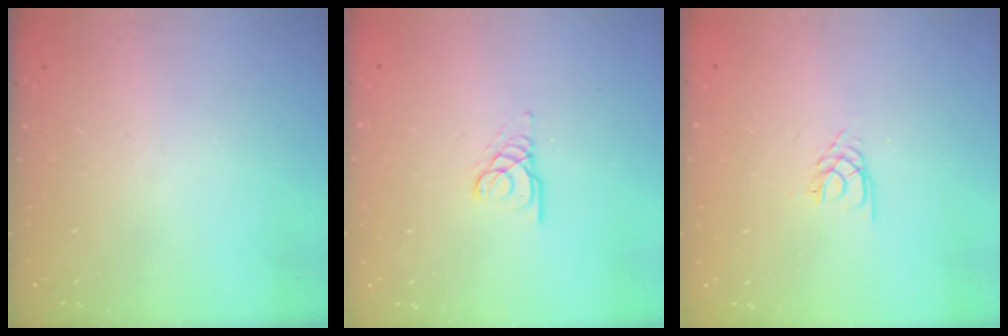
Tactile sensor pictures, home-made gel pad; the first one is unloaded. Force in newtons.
{"total": 3.1, "press": 3.1, "slide": 0.2}
{"total": 1.9, "press": 1.9, "slide": 0.2}